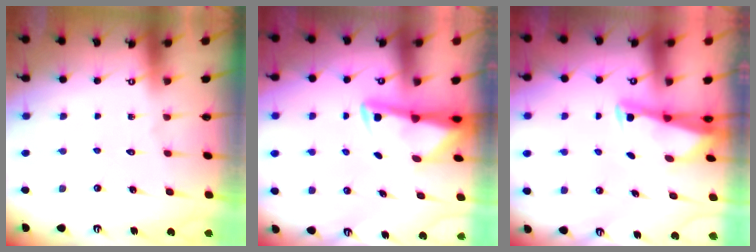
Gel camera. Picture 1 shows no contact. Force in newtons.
{"total": 3.0, "press": 2.9, "slide": 0.5}
{"total": 2.4, "press": 2.4, "slide": 0.5}